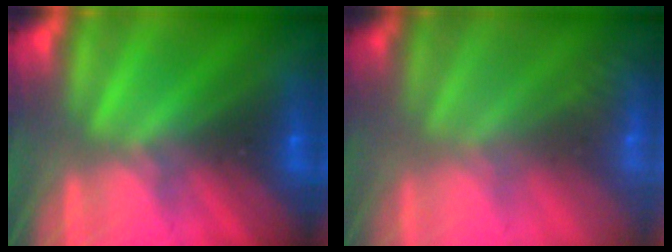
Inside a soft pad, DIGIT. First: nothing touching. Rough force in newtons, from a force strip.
{"total": 2.4}